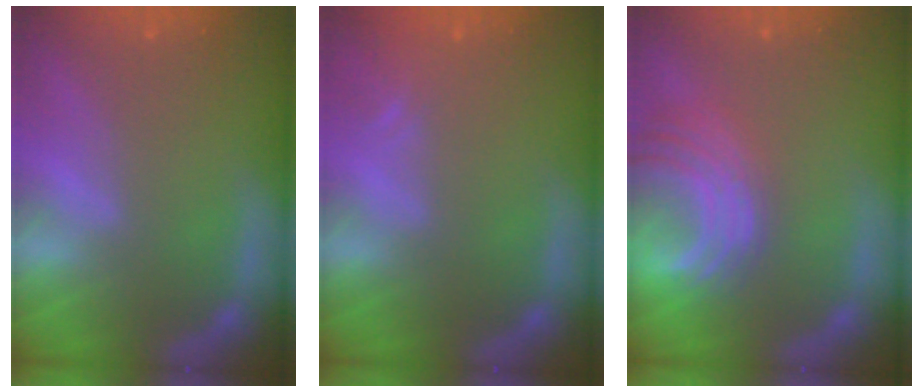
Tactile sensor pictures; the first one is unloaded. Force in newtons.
{"total": 1.5}
{"total": 9.0}